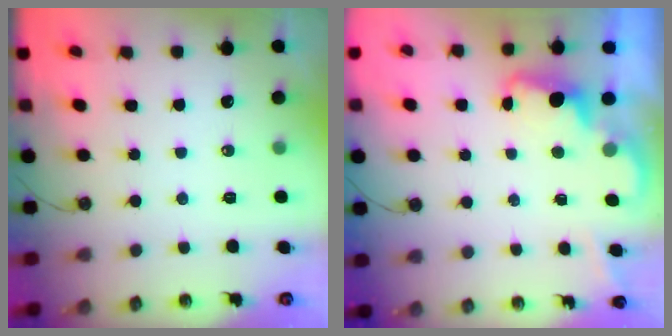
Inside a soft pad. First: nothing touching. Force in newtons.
{"total": 2.1, "press": 2.1, "slide": 0.5}